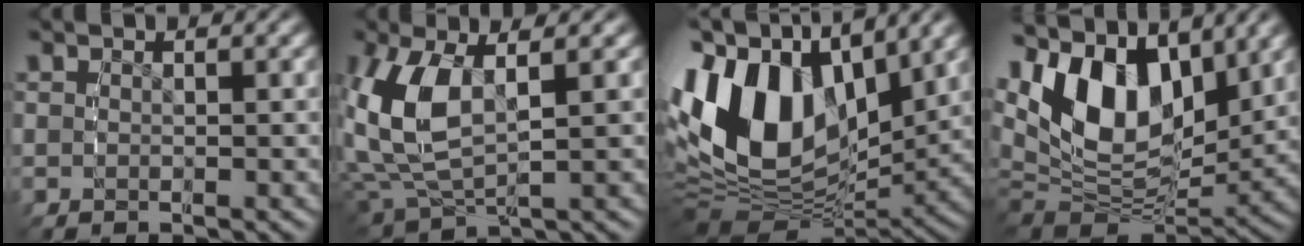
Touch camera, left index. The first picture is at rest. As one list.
[{"total": 7.2, "force": [1.2, 4.8, 5.3], "torque": [-0.158, -0.019, 0.037]}, {"total": 15.3, "force": [2.5, 10.4, 10.9], "torque": [-0.210, -0.007, 0.047]}, {"total": 13.2, "force": [3.0, 8.6, 9.5], "torque": [-0.185, -0.017, 0.056]}]